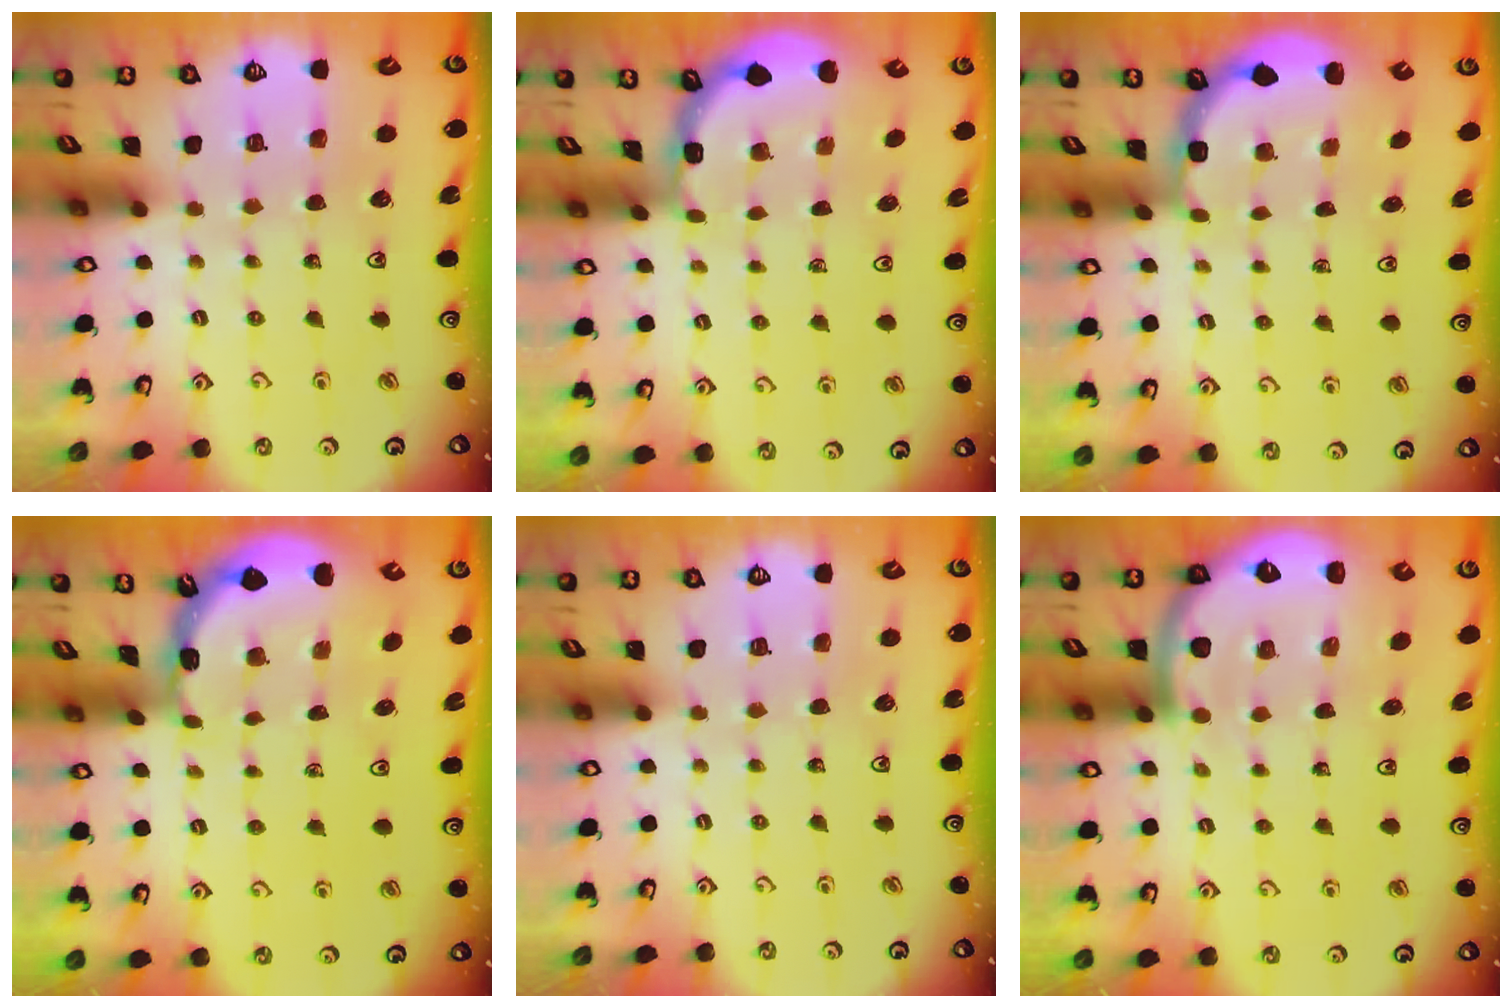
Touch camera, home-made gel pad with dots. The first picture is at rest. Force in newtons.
{"total": 2.1, "press": 2.1, "slide": 0.2}
{"total": 2.7, "press": 2.4, "slide": 1.4}
{"total": 1.8, "press": 1.8, "slide": 0.2}
{"total": 0.0}
{"total": 7.3, "press": 7.2, "slide": 1.1}